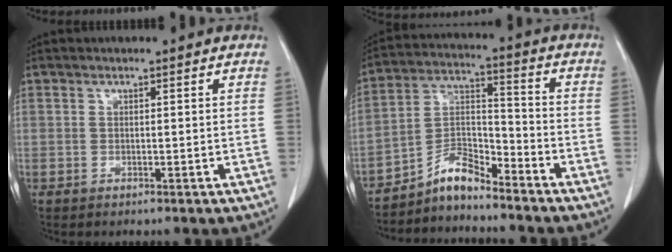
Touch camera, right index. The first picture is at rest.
{"total": 6.9, "force": [-6.2, 1.3, 2.8], "torque": [-0.055, 0.016, -0.115]}